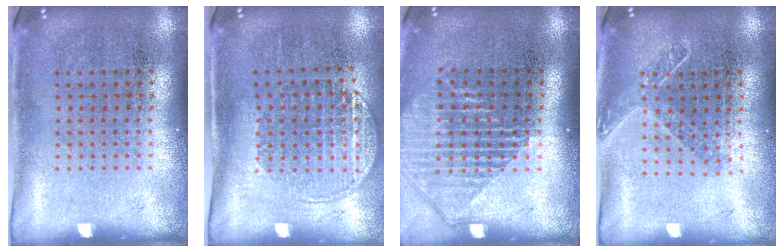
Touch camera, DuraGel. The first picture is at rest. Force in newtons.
{"total": 1.5, "press": 1.3, "slide": 0.8}
{"total": 1.3, "press": 1.2, "slide": 0.6}
{"total": 1.5, "press": 1.2, "slide": 0.9}